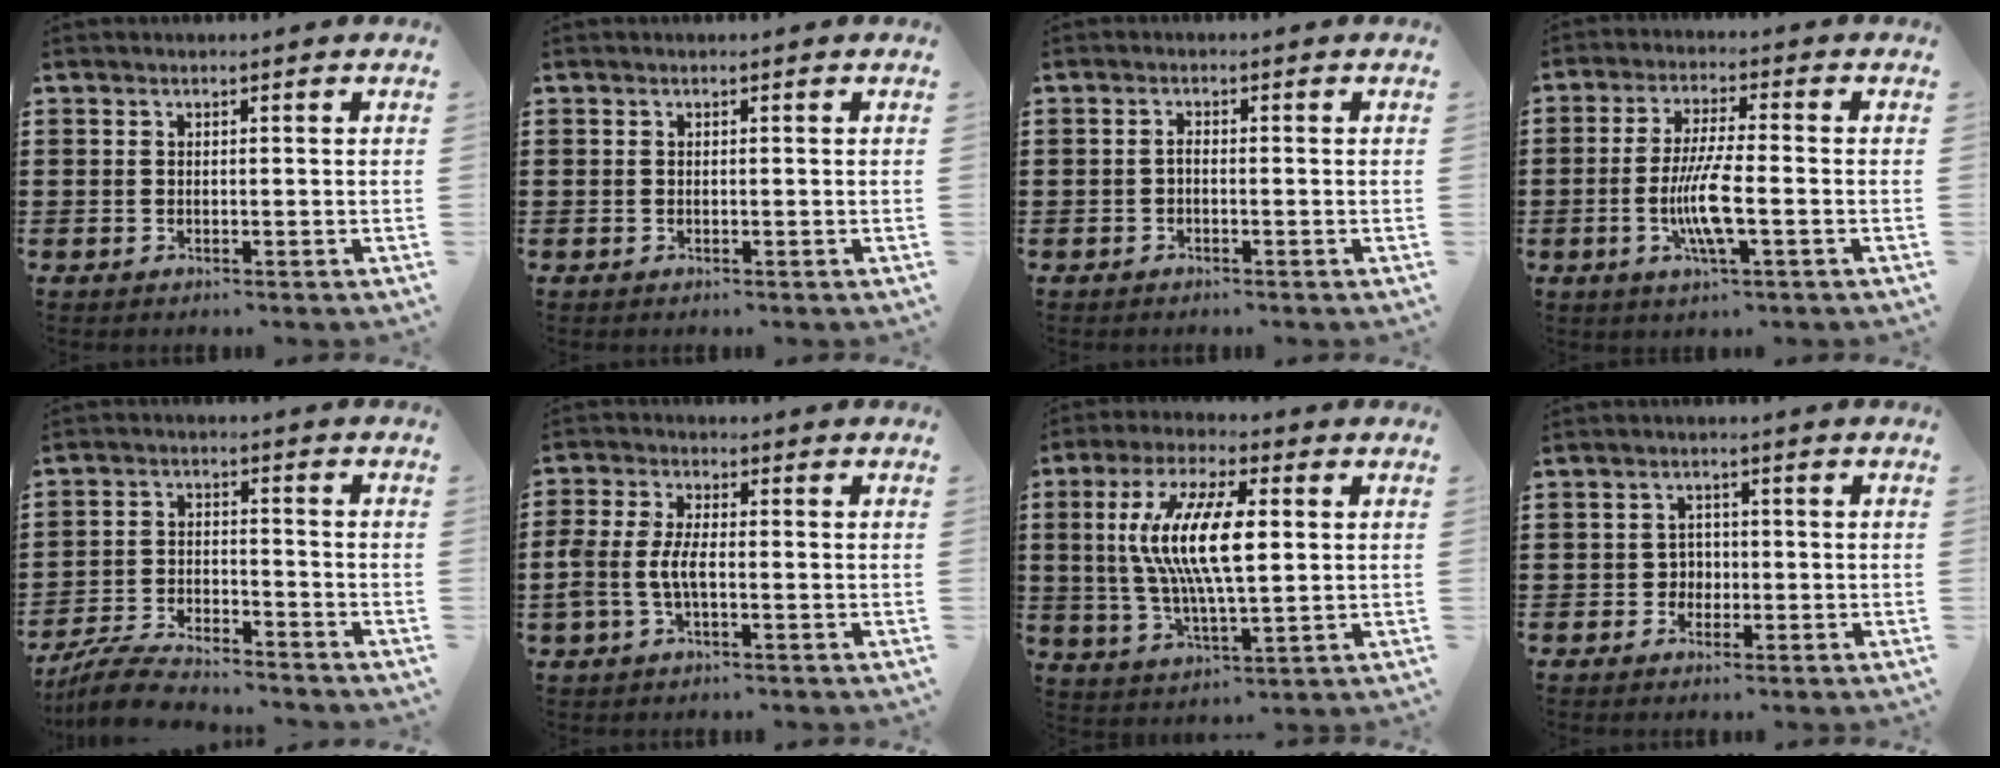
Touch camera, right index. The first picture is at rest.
{"total": 0.0}
{"total": 0.9, "force": [-0.6, 0.2, 0.6], "torque": [-0.015, -0.003, -0.012]}
{"total": 8.0, "force": [-2.0, 1.3, 7.6], "torque": [-0.162, -0.015, -0.044]}
{"total": 6.5, "force": [-6.2, 0.6, 1.7], "torque": [-0.045, 0.002, -0.122]}
{"total": 4.8, "force": [-1.2, 2.0, 4.2], "torque": [-0.108, -0.007, -0.032]}
{"total": 12.5, "force": [1.8, 4.1, 11.6], "torque": [-0.245, 0.002, 0.025]}
{"total": 2.1, "force": [-0.7, 1.9, 0.6], "torque": [-0.018, 0.004, -0.017]}